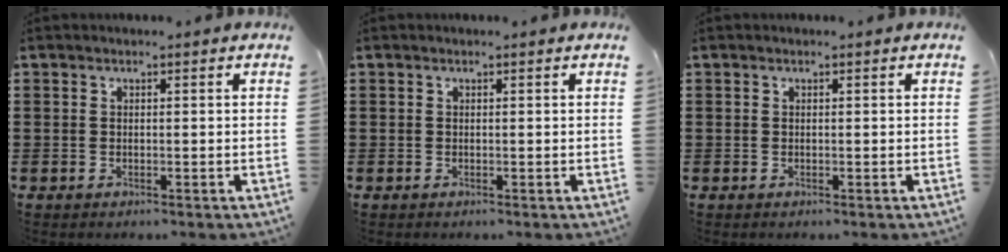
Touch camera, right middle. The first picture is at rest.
{"total": 0.0}
{"total": 0.0}